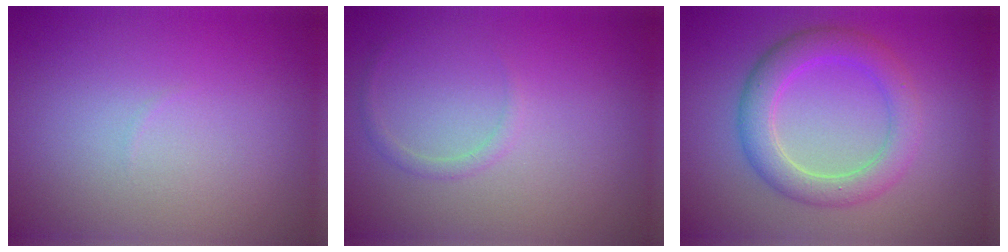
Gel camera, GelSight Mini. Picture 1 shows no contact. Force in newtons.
{"total": 0.8, "press": 0.8, "slide": 0.1}
{"total": 4.3, "press": 4.3, "slide": 0.2}